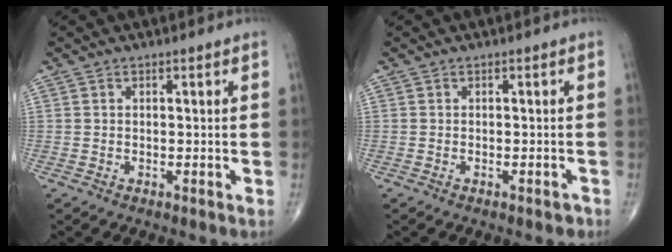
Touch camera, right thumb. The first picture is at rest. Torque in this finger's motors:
{"motor_torque": [-0.20, 0.53, -0.10, -0.17, 0.00]}